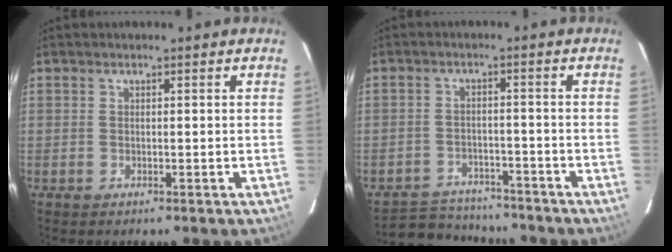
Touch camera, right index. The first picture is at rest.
{"total": 11.3, "force": [-10.2, 4.0, 2.5], "torque": [-0.070, 0.014, -0.145]}